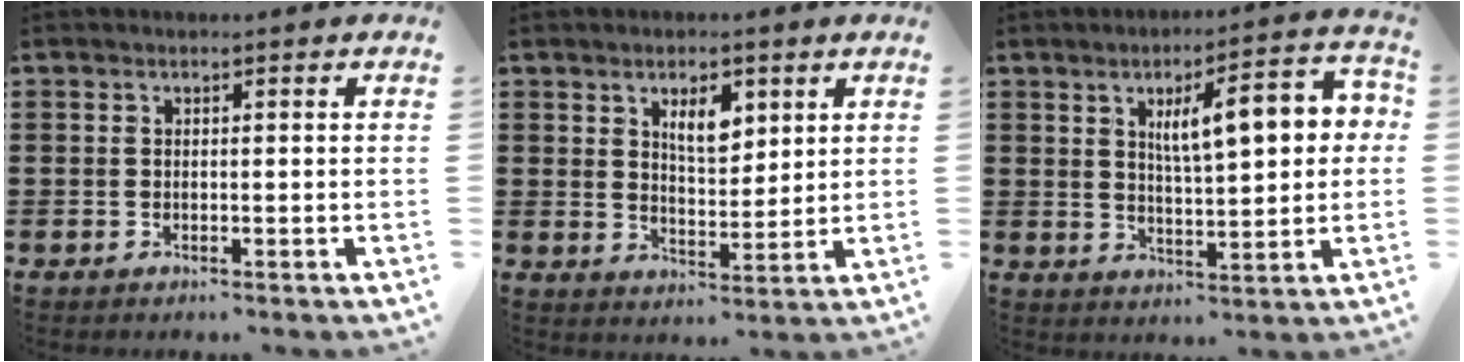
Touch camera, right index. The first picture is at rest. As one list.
[{"total": 5.2, "force": [2.7, 2.4, 3.8], "torque": [-0.060, 0.000, 0.042]}, {"total": 9.6, "force": [2.9, 2.7, 8.8], "torque": [-0.145, -0.003, 0.042]}]